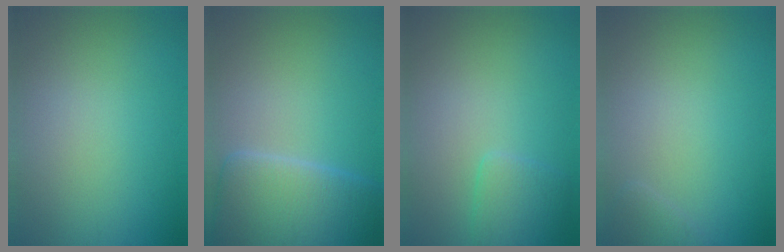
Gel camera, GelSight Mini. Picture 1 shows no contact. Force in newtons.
{"total": 8.7, "press": 8.6, "slide": 0.3}
{"total": 2.2, "press": 2.2, "slide": 0.1}
{"total": 0.9, "press": 0.9, "slide": 0.1}